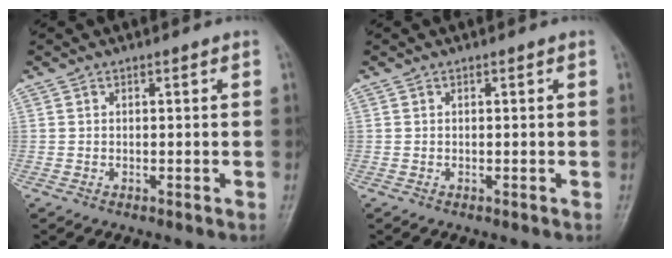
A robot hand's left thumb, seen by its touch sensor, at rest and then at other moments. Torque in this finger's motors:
{"motor_torque": [0.00, 0.00, 0.00, 0.00, 0.00]}